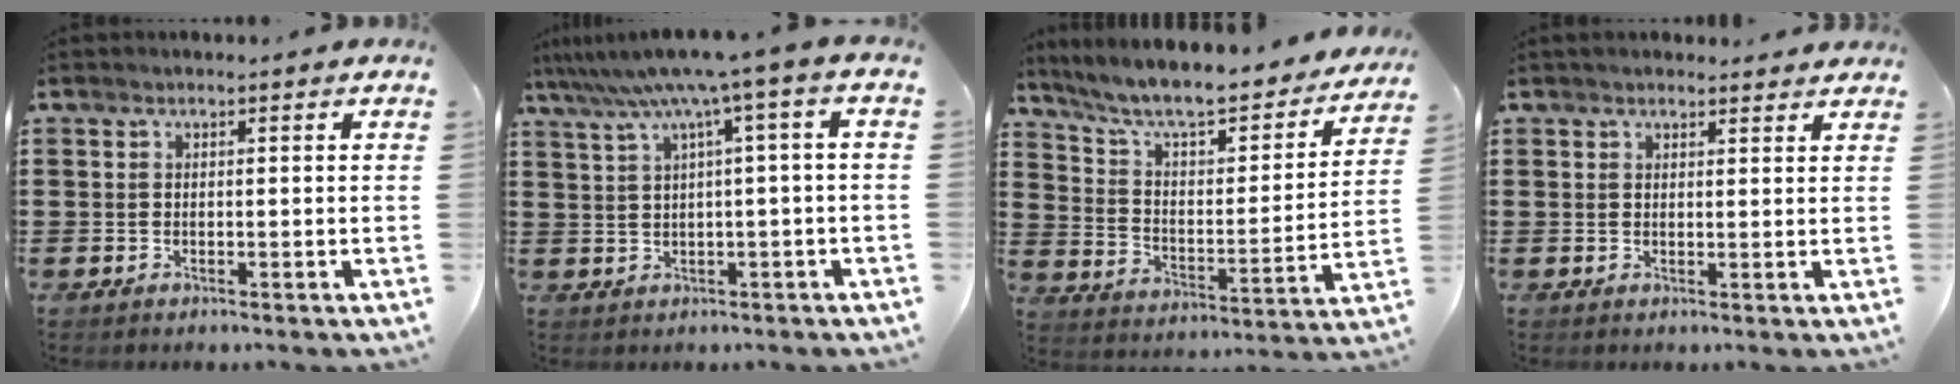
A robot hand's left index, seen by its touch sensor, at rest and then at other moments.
{"total": 6.2, "force": [1.9, -0.6, 5.8], "torque": [-0.116, -0.020, 0.027]}
{"total": 7.8, "force": [6.8, 0.9, 3.7], "torque": [-0.101, -0.052, 0.113]}
{"total": 1.6, "force": [1.5, 0.3, 0.3], "torque": [-0.008, 0.004, 0.030]}